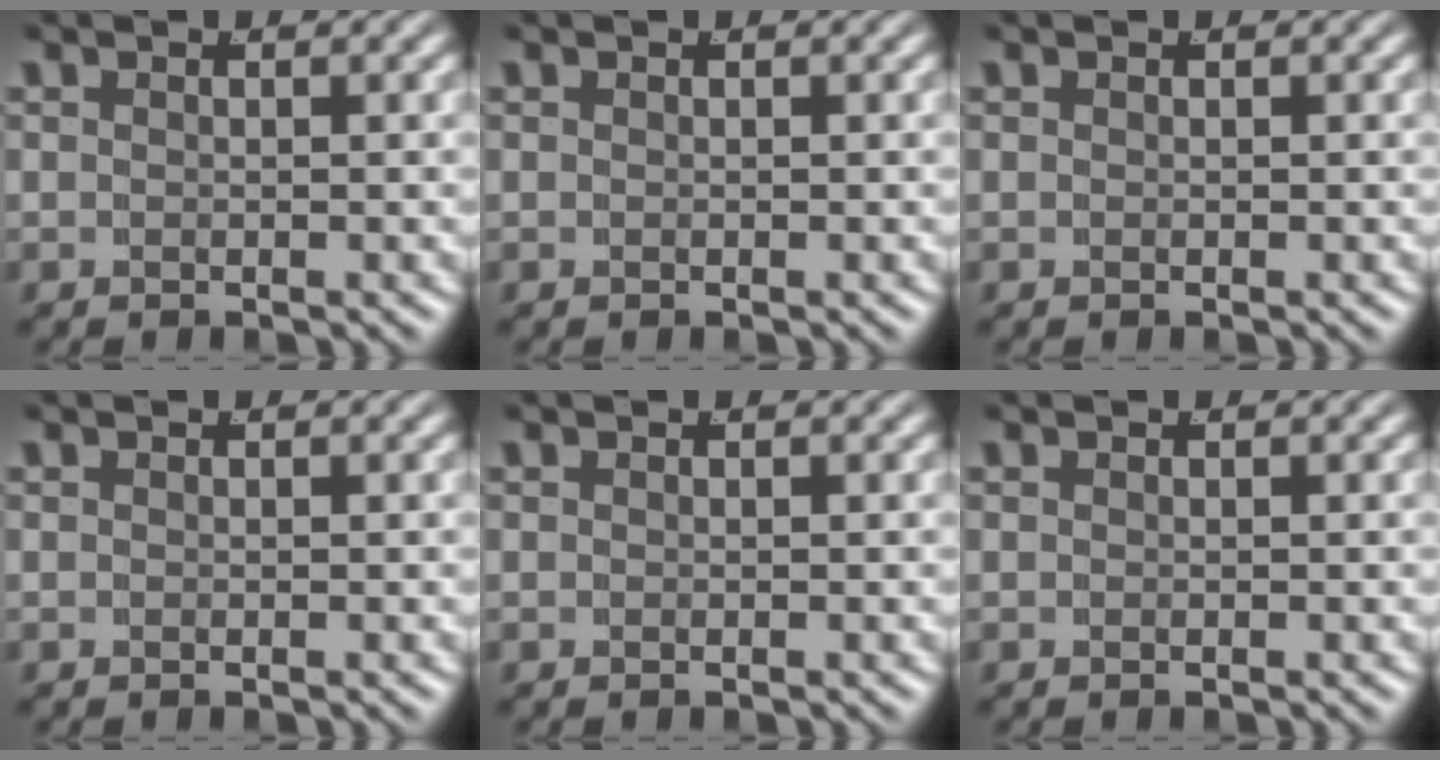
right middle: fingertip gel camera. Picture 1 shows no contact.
{"total": 0.0}
{"total": 0.0}
{"total": 0.0}
{"total": 0.0}
{"total": 0.0}